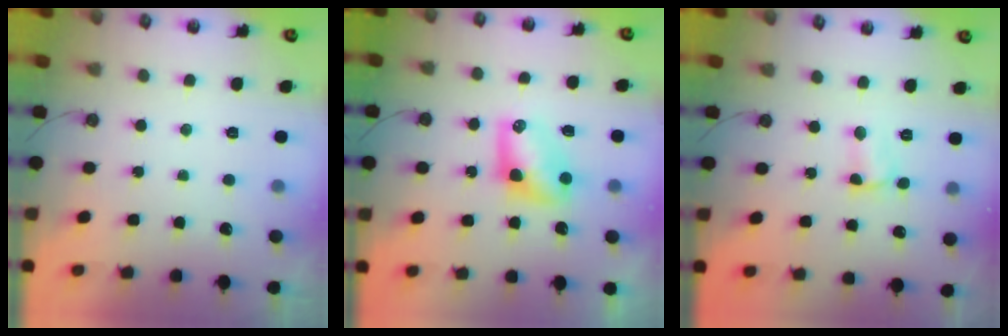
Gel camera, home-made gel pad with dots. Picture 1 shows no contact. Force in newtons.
{"total": 7.9, "press": 7.9, "slide": 0.7}
{"total": 1.6, "press": 1.5, "slide": 0.5}